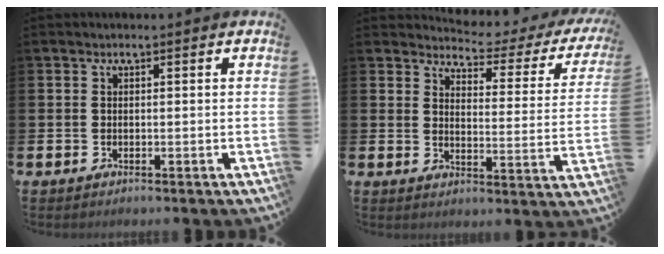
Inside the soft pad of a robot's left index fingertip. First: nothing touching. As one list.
[{"total": 3.2, "force": [2.9, 1.2, 0.9], "torque": [-0.033, -0.028, 0.040]}]